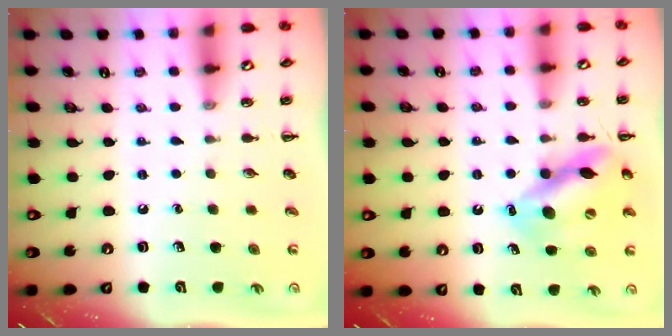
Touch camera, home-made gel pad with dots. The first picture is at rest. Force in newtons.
{"total": 13.3, "press": 12.9, "slide": 3.2}